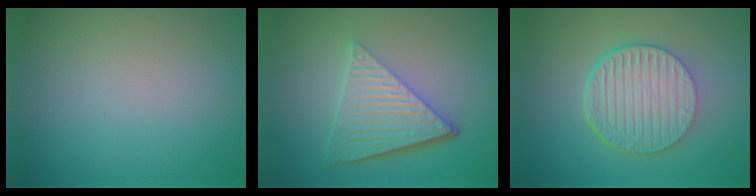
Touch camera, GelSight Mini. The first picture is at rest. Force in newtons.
{"total": 6.6, "press": 4.4, "slide": 4.9}
{"total": 6.8, "press": 4.7, "slide": 4.9}